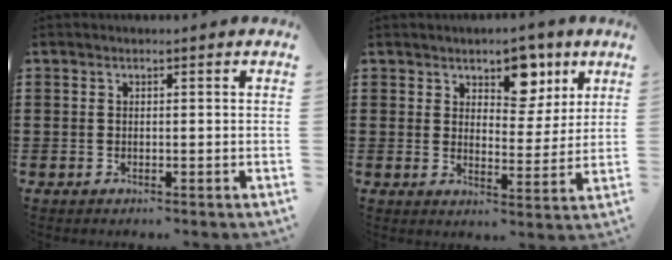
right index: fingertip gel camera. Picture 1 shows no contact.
{"total": 7.3, "force": [5.2, 4.2, 3.0], "torque": [-0.051, -0.012, 0.089]}